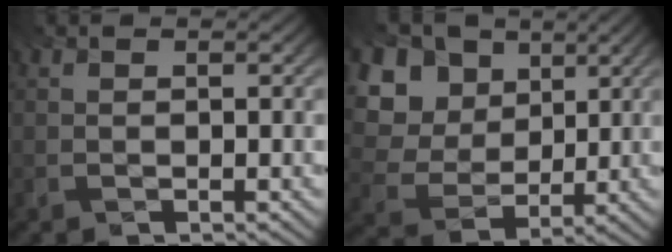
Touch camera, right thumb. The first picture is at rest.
{"total": 14.7, "force": [5.1, 12.0, 6.8], "torque": [-0.237, 0.033, 0.124]}